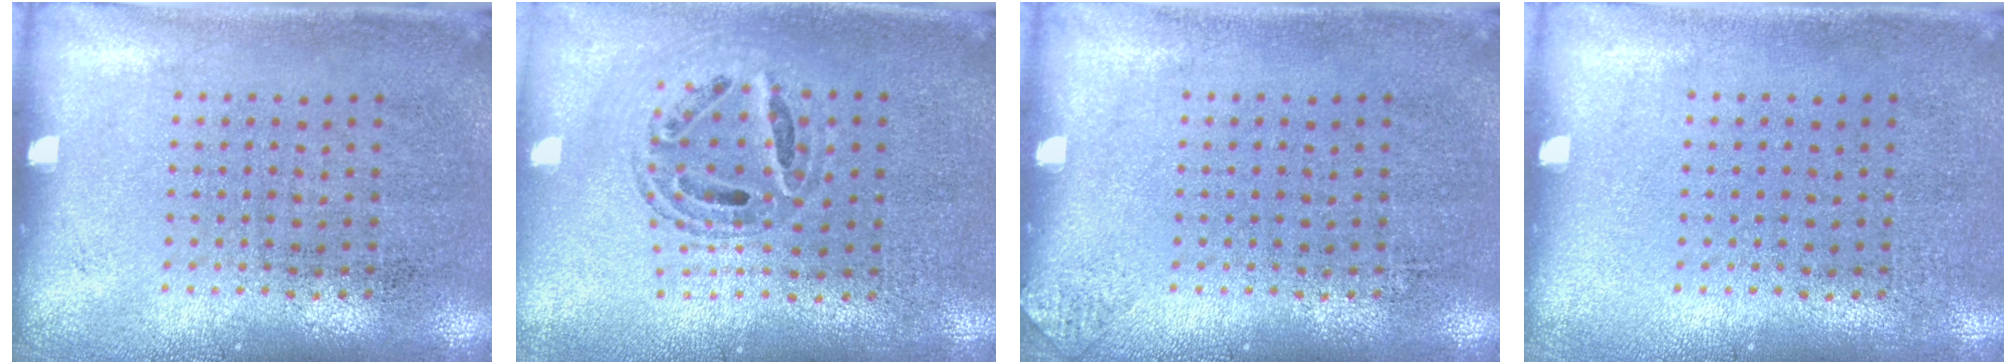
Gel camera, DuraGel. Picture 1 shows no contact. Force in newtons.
{"total": 0.7, "press": 0.7, "slide": 0.1}
{"total": 0.5, "press": 0.5, "slide": 0.0}
{"total": 0.0}